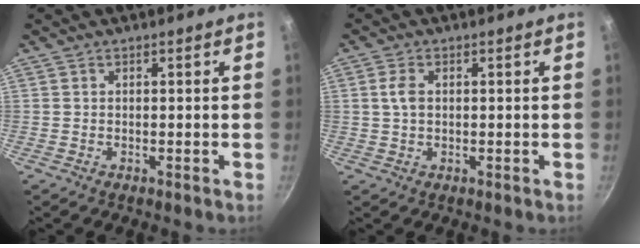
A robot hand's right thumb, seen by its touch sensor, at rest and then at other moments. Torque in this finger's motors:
{"motor_torque": [-0.38, -0.14, 0.49, 0.01, -0.05]}